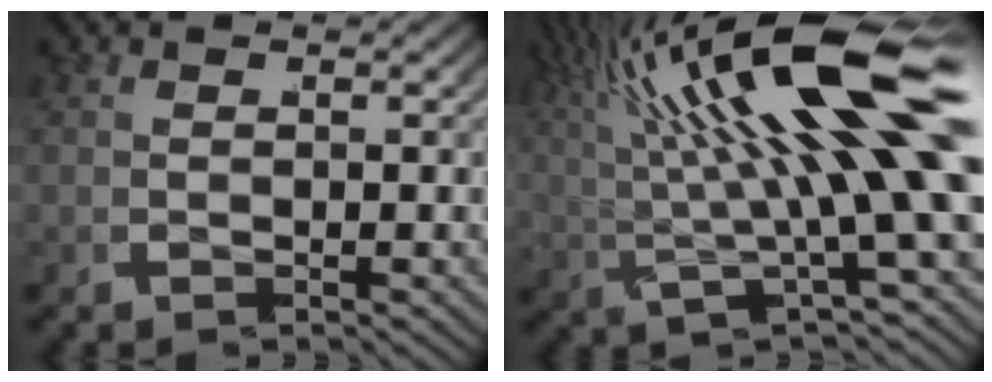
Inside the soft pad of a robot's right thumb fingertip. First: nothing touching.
{"total": 12.6, "force": [2.2, 5.4, 11.1], "torque": [-0.184, -0.002, 0.029]}